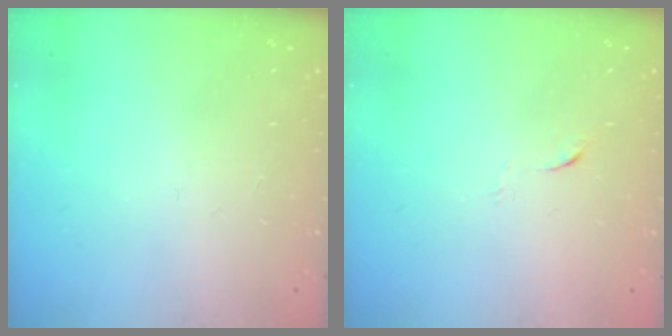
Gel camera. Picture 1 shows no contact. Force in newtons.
{"total": 4.0, "press": 4.0, "slide": 0.6}